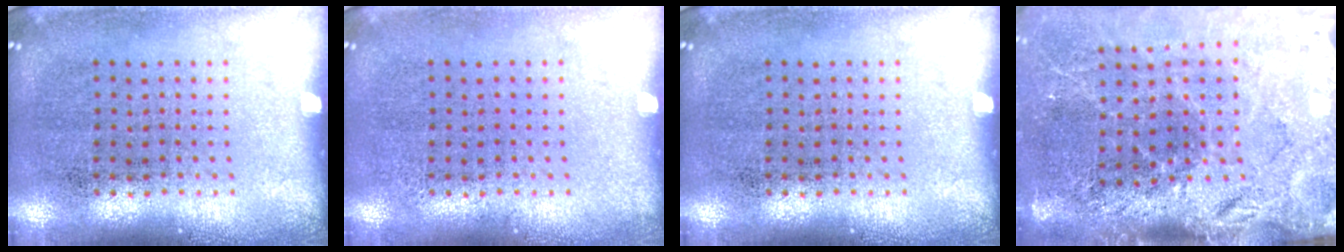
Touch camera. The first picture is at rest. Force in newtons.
{"total": 0.0}
{"total": 0.0}
{"total": 4.0, "press": 3.3, "slide": 2.3}